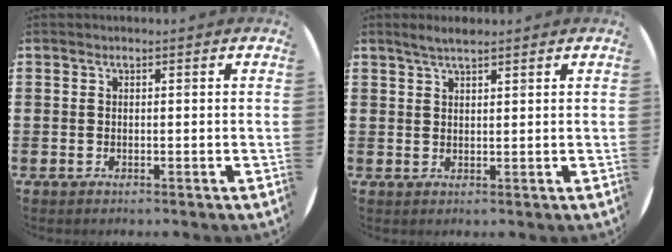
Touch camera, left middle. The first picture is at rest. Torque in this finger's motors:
{"motor_torque": [0.51, -0.36, 0.05, 0.01]}